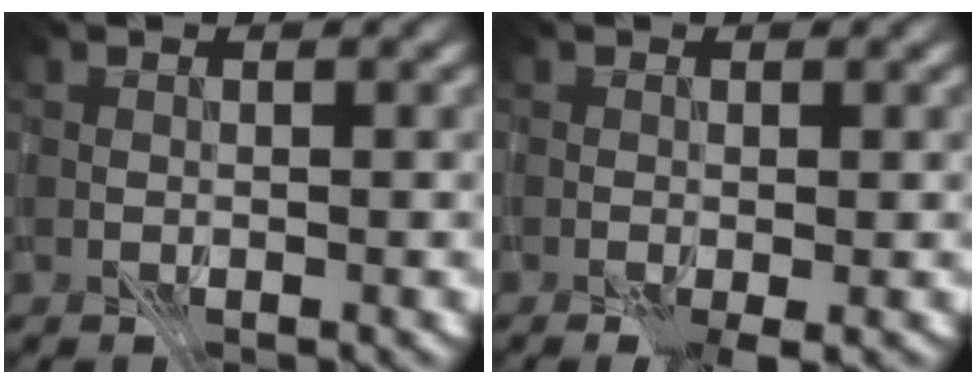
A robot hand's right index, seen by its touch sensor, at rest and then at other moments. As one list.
[{"total": 2.2, "force": [-1.0, 0.6, 1.9], "torque": [-0.029, 0.007, -0.008]}]